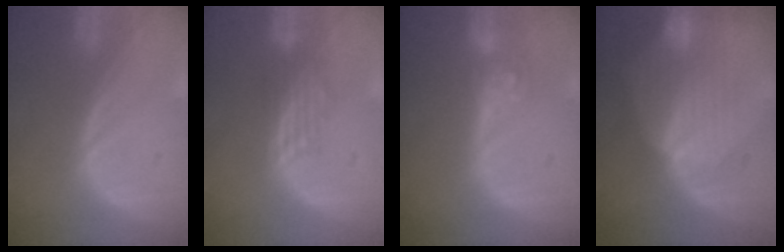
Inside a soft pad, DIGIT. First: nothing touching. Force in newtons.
{"total": 2.7, "press": 2.7, "slide": 0.4}
{"total": 4.6, "press": 4.0, "slide": 2.3}
{"total": 7.4, "press": 7.4, "slide": 0.3}